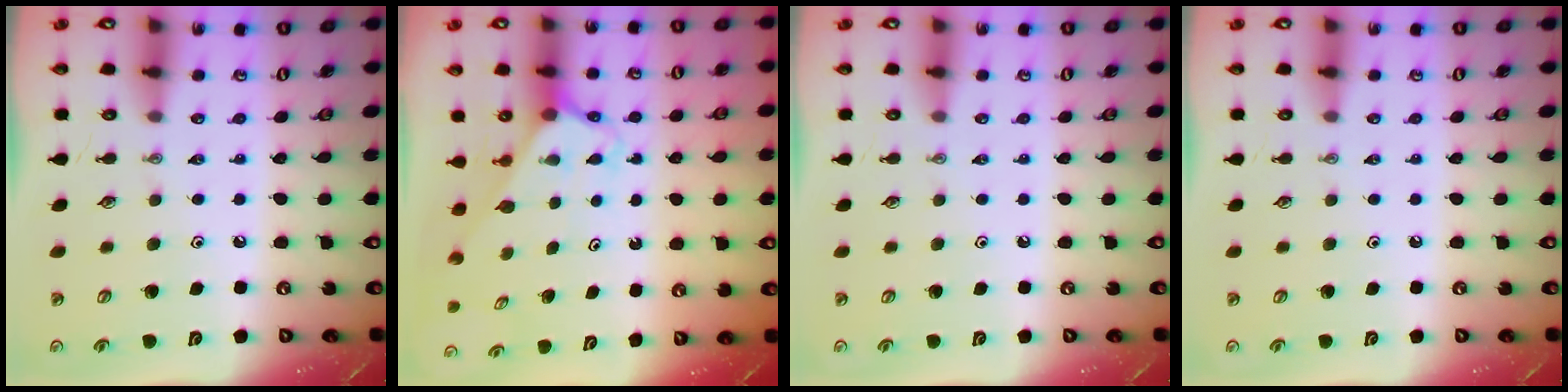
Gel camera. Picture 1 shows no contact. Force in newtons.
{"total": 2.6, "press": 2.6, "slide": 0.2}
{"total": 0.0}
{"total": 0.0}